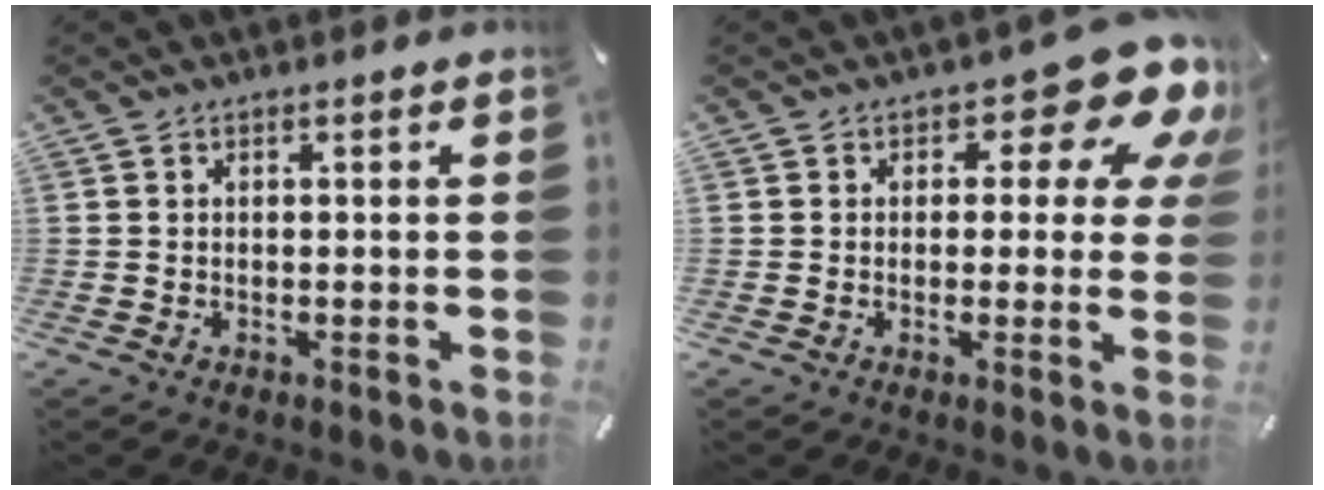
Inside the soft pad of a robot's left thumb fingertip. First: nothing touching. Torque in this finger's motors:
{"motor_torque": [0.98, 0.94, 0.82, 0.22, 0.05]}